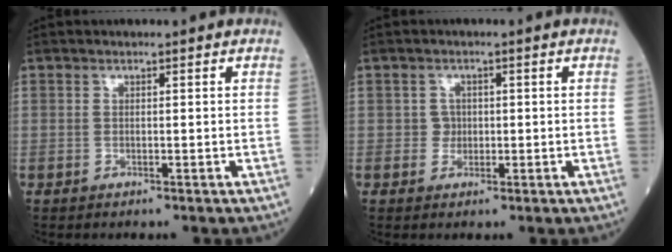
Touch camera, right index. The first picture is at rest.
{"total": 1.7, "force": [-0.2, 1.6, 0.2], "torque": [0.002, 0.005, -0.004]}